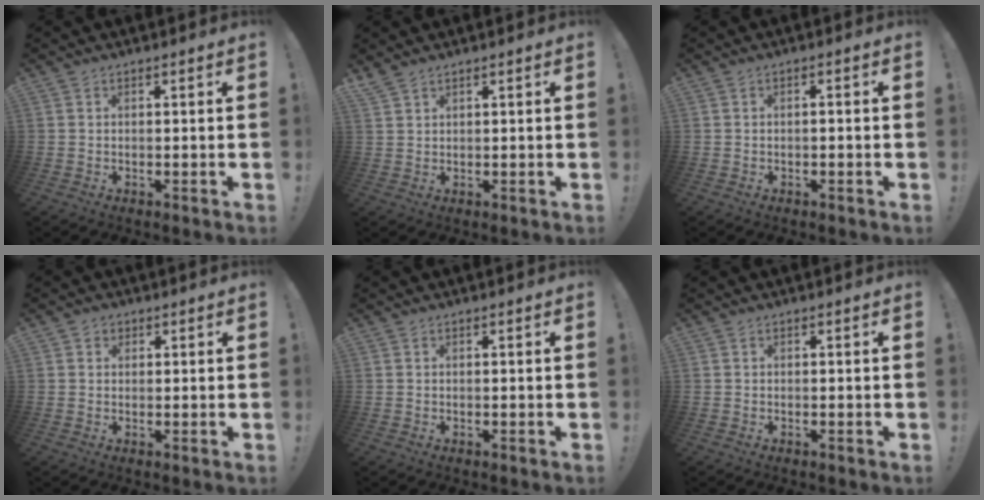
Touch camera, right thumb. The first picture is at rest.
{"total": 2.6, "force": [2.2, 0.8, 1.1], "torque": [-0.028, -0.011, 0.044]}
{"total": 1.0, "force": [-0.7, -0.1, 0.7], "torque": [-0.012, 0.001, -0.014]}
{"total": 1.6, "force": [0.6, 1.5, 0.3], "torque": [0.001, -0.001, 0.010]}
{"total": 0.0}
{"total": 0.0}